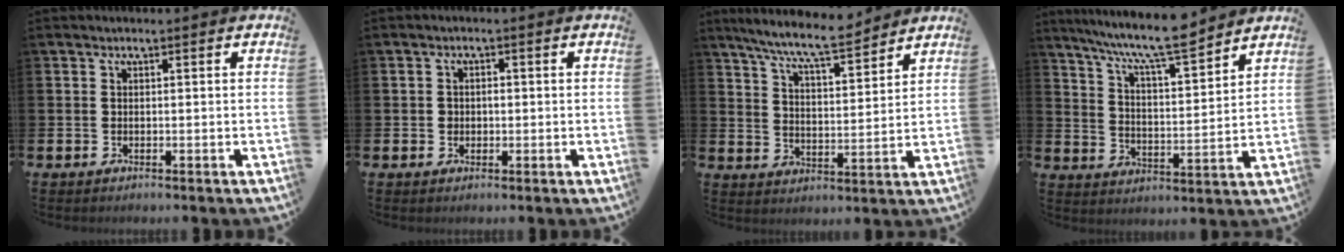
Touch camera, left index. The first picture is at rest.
{"total": 1.4, "force": [0.0, 1.2, 0.6], "torque": [-0.001, 0.003, -0.006]}
{"total": 8.3, "force": [7.6, 0.6, 3.2], "torque": [-0.082, -0.042, 0.135]}
{"total": 9.2, "force": [8.4, 0.6, 3.8], "torque": [-0.096, -0.055, 0.146]}